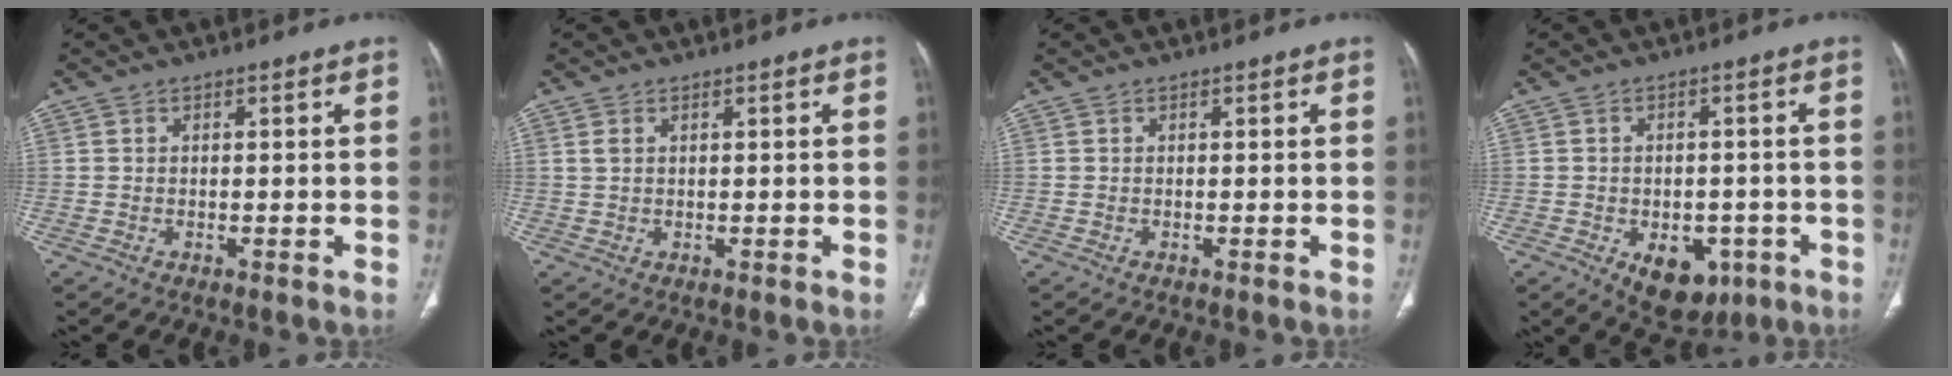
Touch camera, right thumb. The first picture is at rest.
{"total": 1.3, "force": [0.7, 0.7, 0.9], "torque": [-0.025, 0.008, 0.022]}
{"total": 0.0}
{"total": 9.4, "force": [-3.9, 6.1, 6.0], "torque": [-0.054, 0.013, -0.040]}